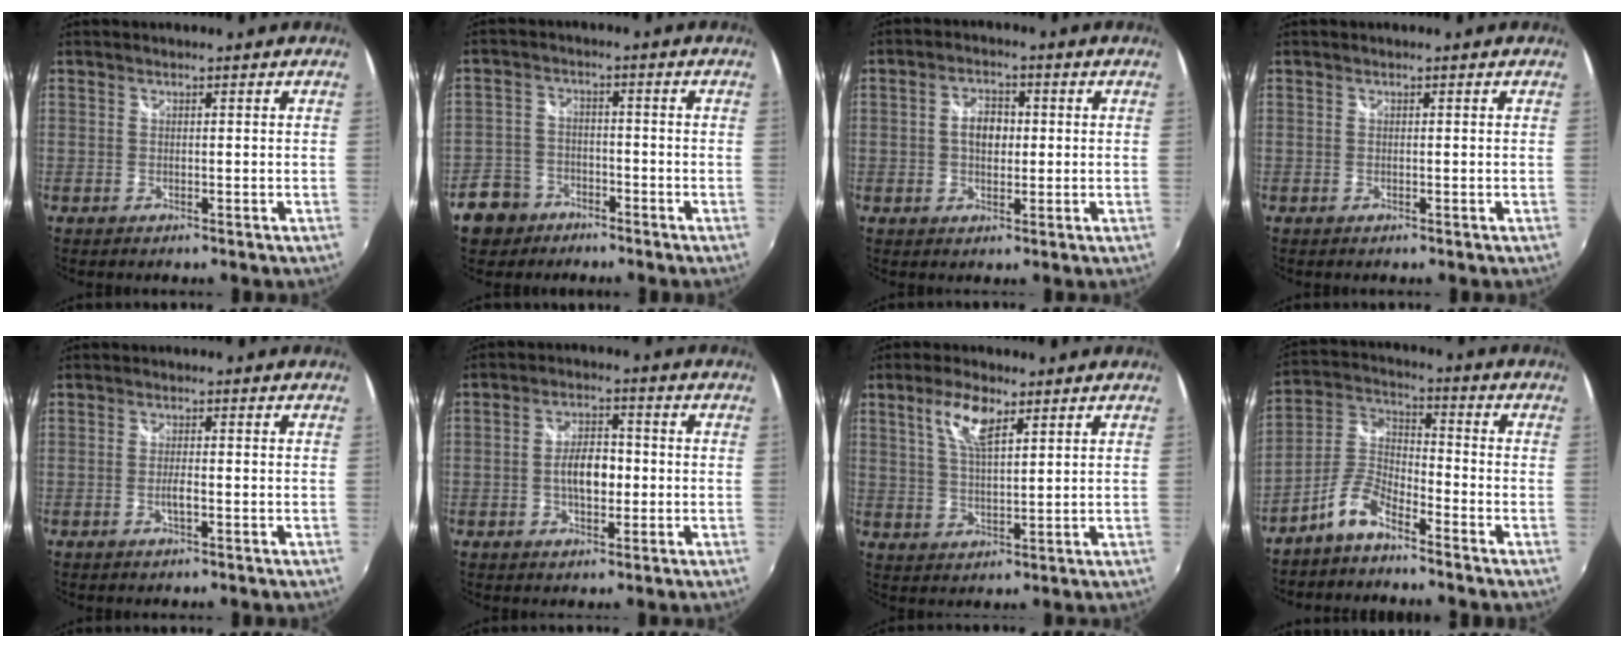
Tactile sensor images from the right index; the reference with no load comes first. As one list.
[{"total": 7.2, "force": [-4.7, 5.4, 1.2], "torque": [-0.043, 0.017, -0.083]}, {"total": 4.9, "force": [0.2, 3.2, 3.6], "torque": [-0.063, 0.011, 0.003]}, {"total": 0.0}, {"total": 1.9, "force": [-0.7, 0.2, 1.8], "torque": [-0.035, -0.002, -0.013]}, {"total": 6.7, "force": [-0.9, 3.4, 5.7], "torque": [-0.104, 0.007, -0.013]}, {"total": 6.9, "force": [3.6, 2.3, 5.4], "torque": [-0.102, 0.007, 0.071]}, {"total": 7.3, "force": [-5.3, 2.5, 4.3], "torque": [-0.107, 0.022, -0.112]}]